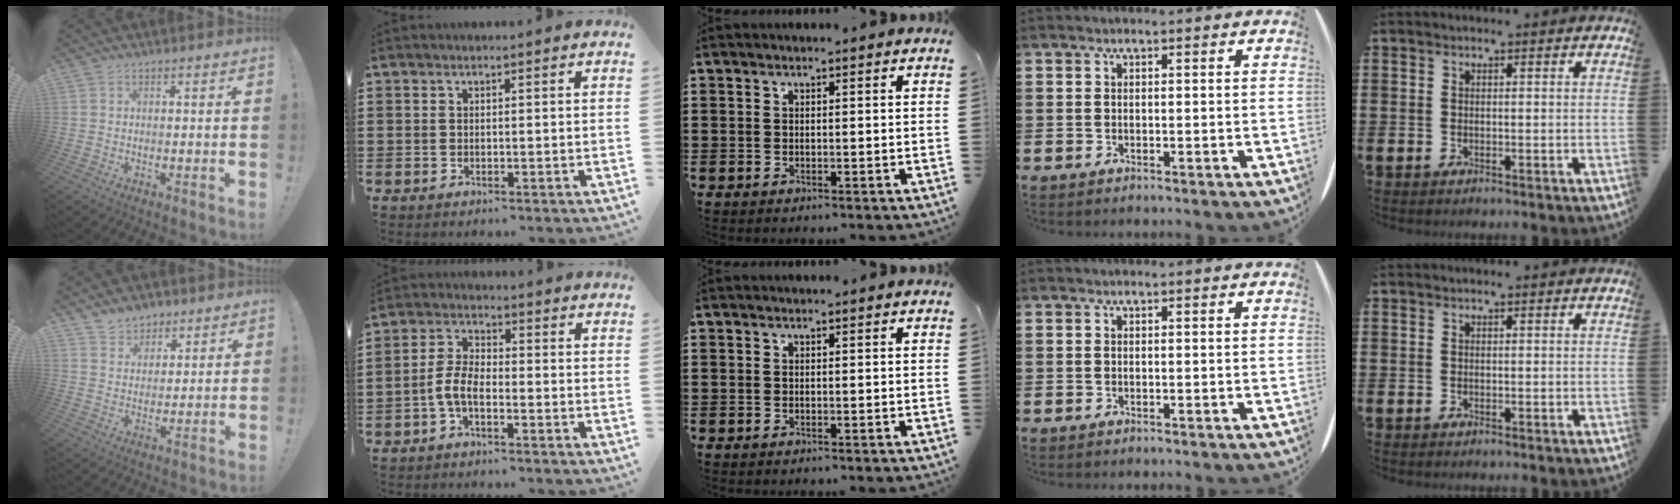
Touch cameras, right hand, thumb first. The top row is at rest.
{"thumb": {"total": 6.4, "force": [4.9, 4.1, 0.5], "torque": [-0.003, -0.036, 0.095]}, "index": {"total": 4.8, "force": [-2.1, 1.9, 3.8], "torque": [-0.094, 0.000, -0.046]}}